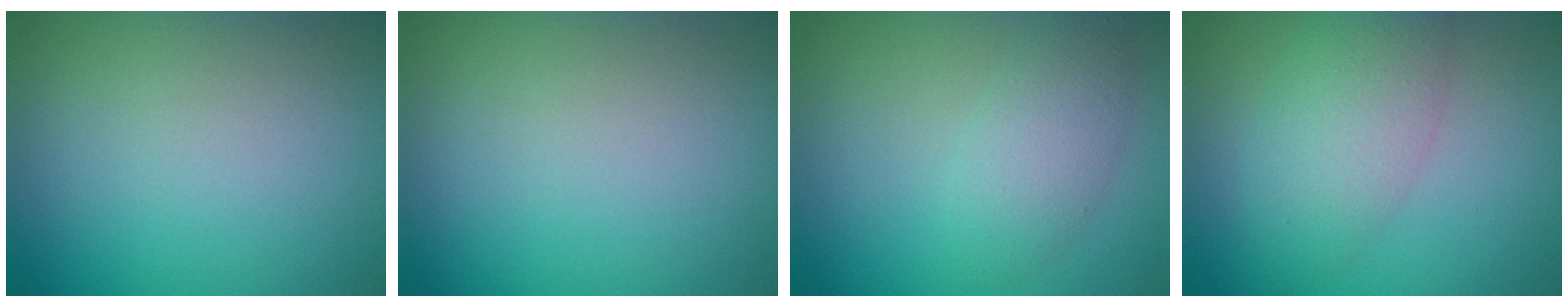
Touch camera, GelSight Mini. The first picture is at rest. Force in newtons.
{"total": 0.0}
{"total": 2.9, "press": 2.9, "slide": 0.0}
{"total": 4.6, "press": 4.6, "slide": 0.3}